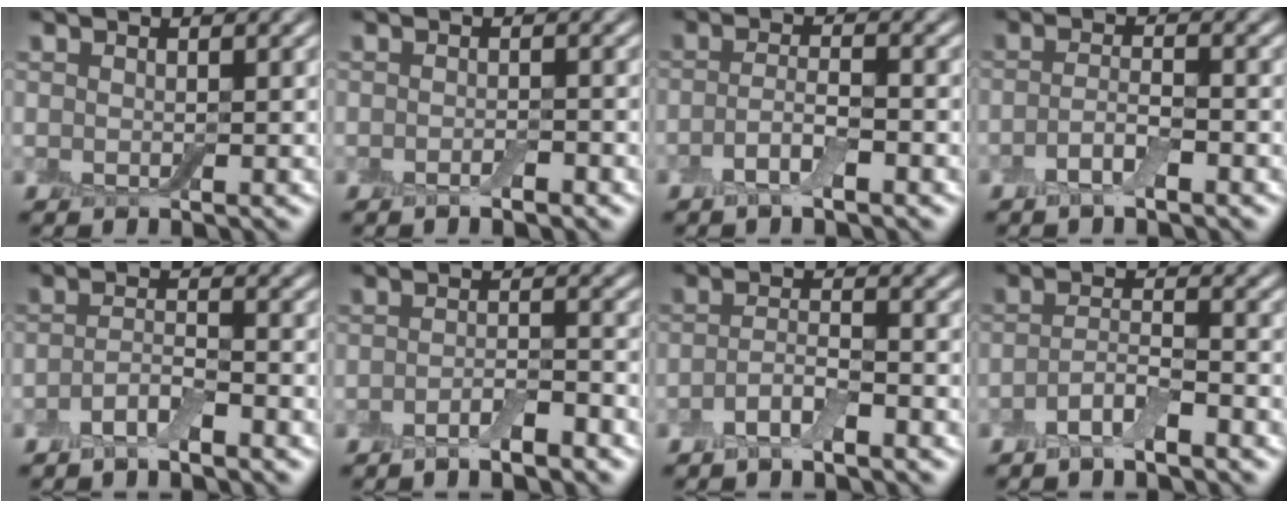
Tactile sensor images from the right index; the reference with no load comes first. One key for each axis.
{"total": 1.1, "fx": -0.7, "fy": 0.2, "fz": 0.9, "tx": -0.015, "ty": -0.003, "tz": -0.012}
{"total": 2.6, "fx": -1.3, "fy": 0.7, "fz": 2.1, "tx": -0.043, "ty": 0.005, "tz": -0.032}
{"total": 2.3, "fx": -1.2, "fy": 0.6, "fz": 1.8, "tx": -0.037, "ty": 0.004, "tz": -0.029}
{"total": 2.5, "fx": -1.6, "fy": 0.7, "fz": 1.8, "tx": -0.036, "ty": 0.005, "tz": -0.036}
{"total": 2.3, "fx": -1.6, "fy": 0.4, "fz": 1.6, "tx": -0.028, "ty": 0.003, "tz": -0.032}
{"total": 2.5, "fx": -1.5, "fy": 0.7, "fz": 1.9, "tx": -0.041, "ty": 0.005, "tz": -0.036}
{"total": 2.8, "fx": -1.8, "fy": 0.7, "fz": 2.0, "tx": -0.041, "ty": 0.004, "tz": -0.042}